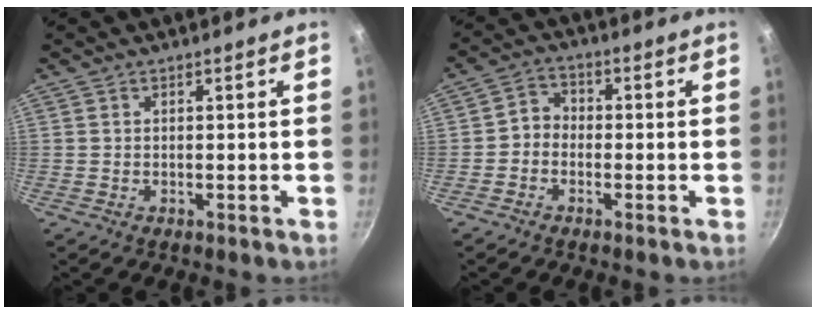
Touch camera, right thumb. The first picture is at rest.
{"total": 3.7, "force": [-1.1, 3.1, 1.7], "torque": [-0.014, 0.021, -0.033]}